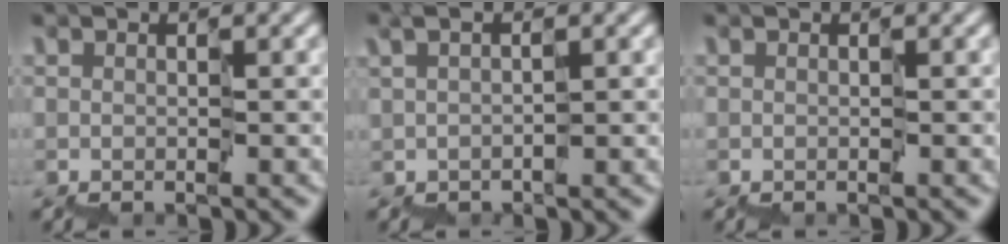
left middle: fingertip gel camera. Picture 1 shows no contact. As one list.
[{"total": 0.7, "force": [0.2, -0.7, -0.2], "torque": [-0.002, 0.002, 0.004]}, {"total": 0.0}]